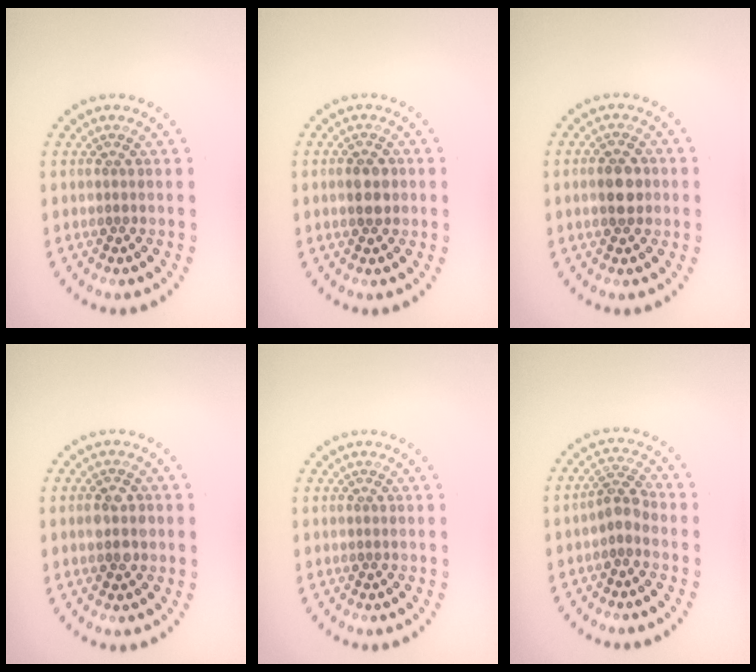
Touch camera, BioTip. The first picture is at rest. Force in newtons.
{"total": 2.7, "press": 2.7, "slide": 0.1}
{"total": 2.8, "press": 2.8, "slide": 0.1}
{"total": 2.1, "press": 2.1, "slide": 0.1}
{"total": 0.0}
{"total": 2.1, "press": 1.8, "slide": 1.2}